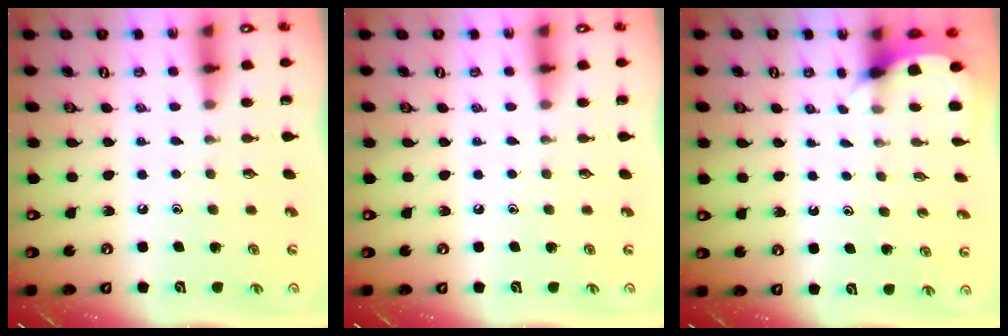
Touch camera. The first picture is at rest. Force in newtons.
{"total": 0.0}
{"total": 2.5, "press": 2.5, "slide": 0.1}